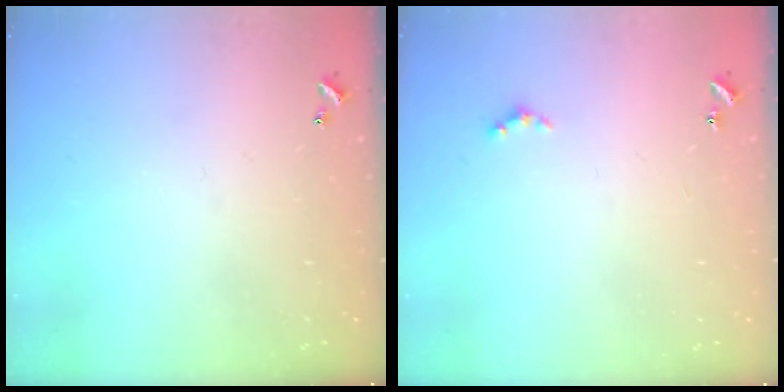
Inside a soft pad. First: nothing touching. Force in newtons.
{"total": 0.7, "press": 0.6, "slide": 0.4}